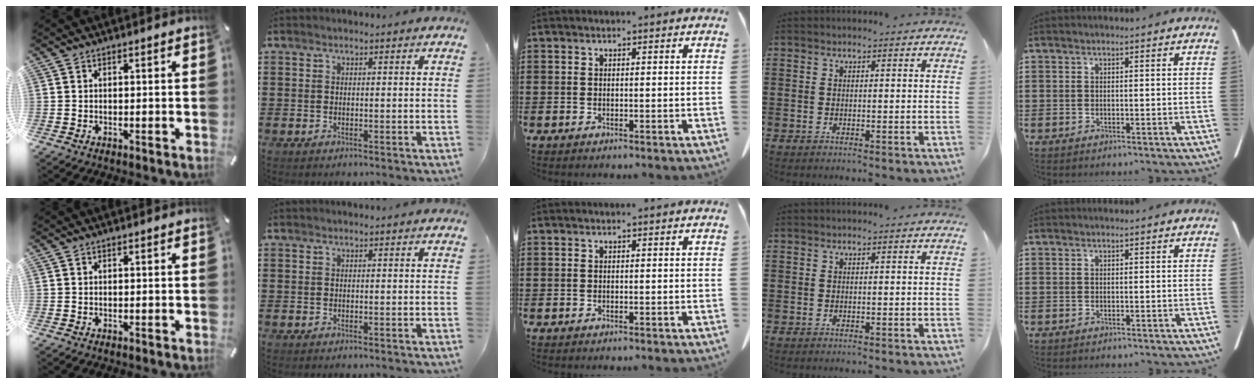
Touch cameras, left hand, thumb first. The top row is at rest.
{}